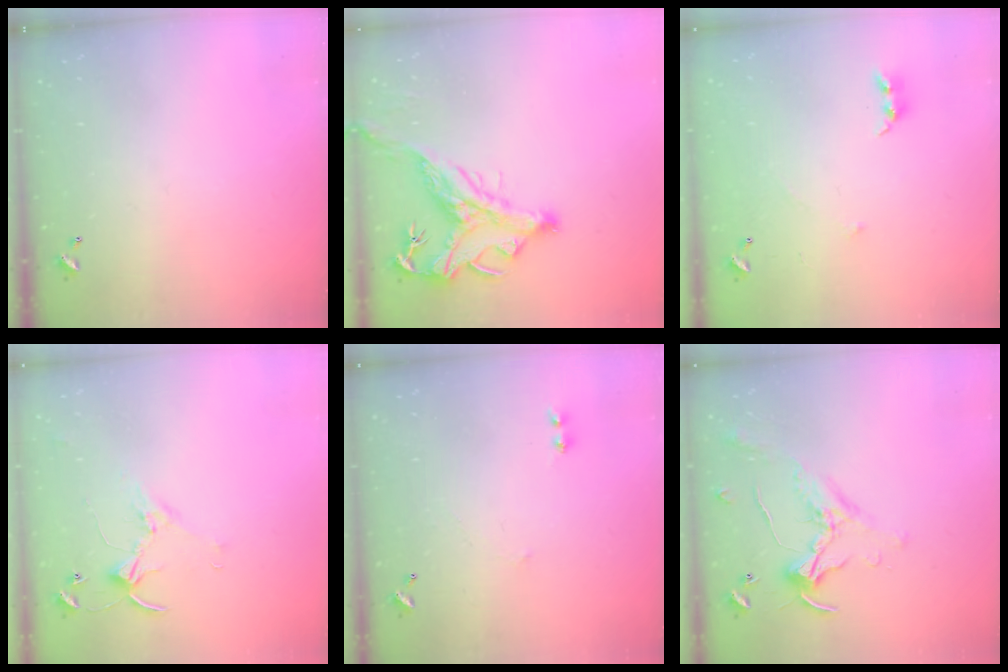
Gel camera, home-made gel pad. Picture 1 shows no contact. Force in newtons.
{"total": 2.9, "press": 2.5, "slide": 1.4}
{"total": 4.8, "press": 4.7, "slide": 0.8}
{"total": 2.8, "press": 2.8, "slide": 0.4}
{"total": 2.9, "press": 2.9, "slide": 0.4}
{"total": 0.8, "press": 0.8, "slide": 0.2}